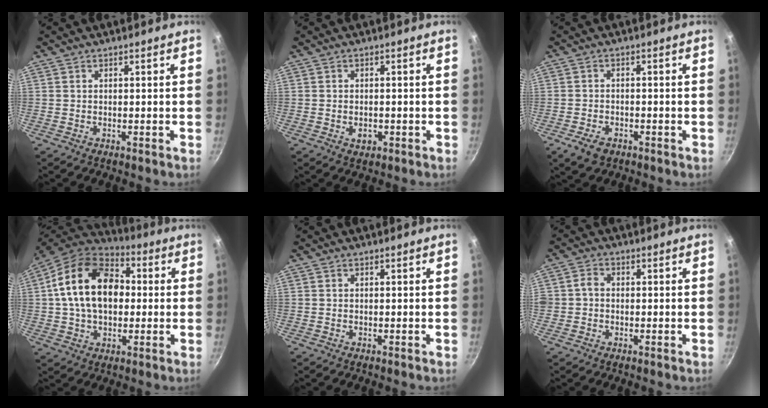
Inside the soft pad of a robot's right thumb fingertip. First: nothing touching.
{"total": 2.5, "force": [-0.8, 1.7, 1.6], "torque": [-0.021, 0.003, -0.010]}
{"total": 4.5, "force": [-2.5, 2.7, 2.6], "torque": [-0.051, 0.012, -0.041]}
{"total": 19.1, "force": [2.1, 13.0, 13.8], "torque": [-0.210, 0.027, 0.020]}
{"total": 0.0}
{"total": 2.5, "force": [-0.3, 2.2, 1.2], "torque": [-0.012, 0.011, -0.009]}